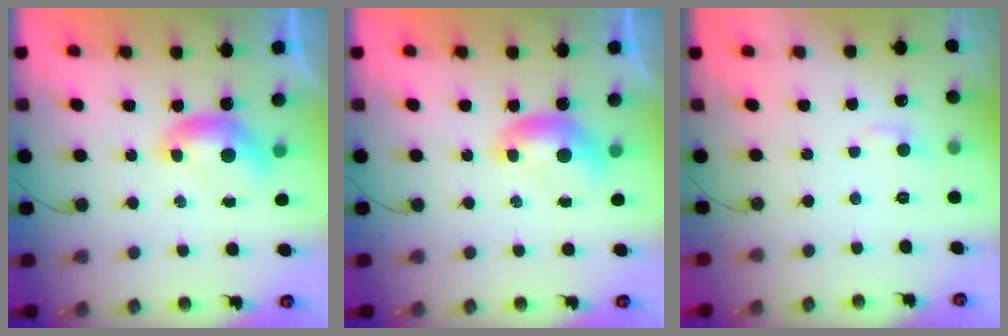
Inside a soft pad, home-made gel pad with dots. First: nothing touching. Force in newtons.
{"total": 0.0}
{"total": 1.5, "press": 1.4, "slide": 0.6}